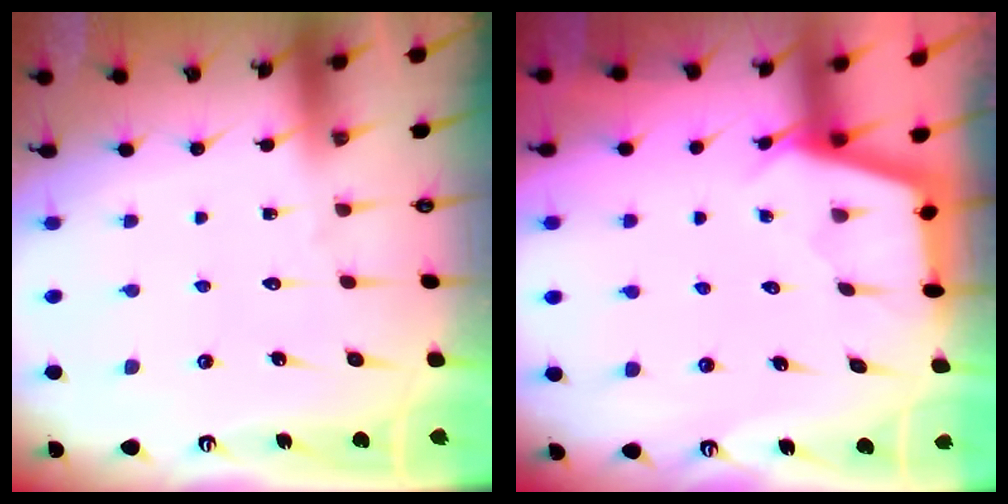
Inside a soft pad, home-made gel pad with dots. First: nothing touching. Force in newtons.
{"total": 2.7, "press": 2.7, "slide": 0.3}